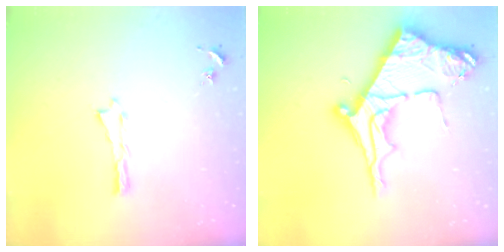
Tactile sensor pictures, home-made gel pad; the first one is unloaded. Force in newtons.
{"total": 10.1, "press": 10.1, "slide": 1.1}